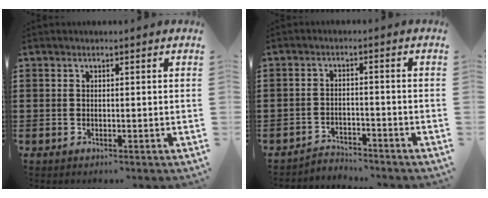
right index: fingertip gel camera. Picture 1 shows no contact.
{"total": 2.9, "force": [-2.9, 0.4, -0.1], "torque": [-0.008, 0.000, -0.062]}